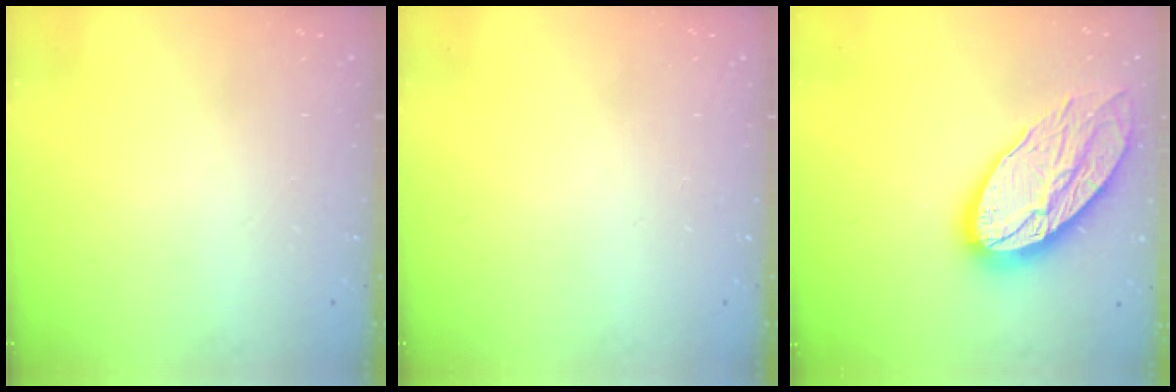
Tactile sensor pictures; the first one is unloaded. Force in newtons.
{"total": 0.0}
{"total": 21.2, "press": 21.1, "slide": 2.0}